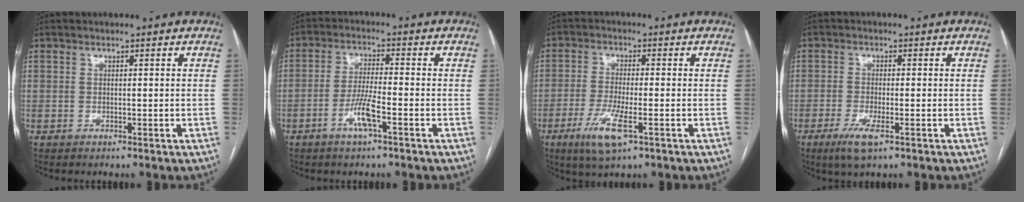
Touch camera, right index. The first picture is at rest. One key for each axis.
{"total": 5.3, "fx": -2.6, "fy": 0.3, "fz": 4.7, "tx": -0.095, "ty": -0.003, "tz": -0.051}
{"total": 7.4, "fx": -3.4, "fy": 1.3, "fz": 6.4, "tx": -0.131, "ty": -0.016, "tz": -0.060}
{"total": 4.6, "fx": -2.4, "fy": 0.8, "fz": 3.8, "tx": -0.078, "ty": -0.010, "tz": -0.043}